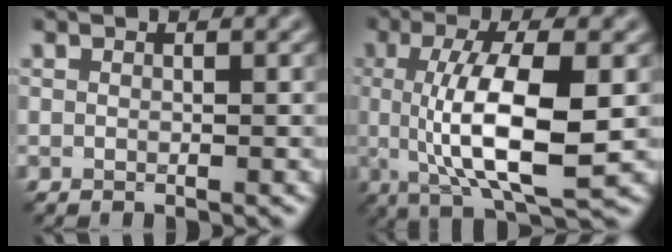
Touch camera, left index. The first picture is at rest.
{"total": 9.4, "force": [-0.2, 2.8, 8.9], "torque": [-0.153, -0.006, 0.002]}